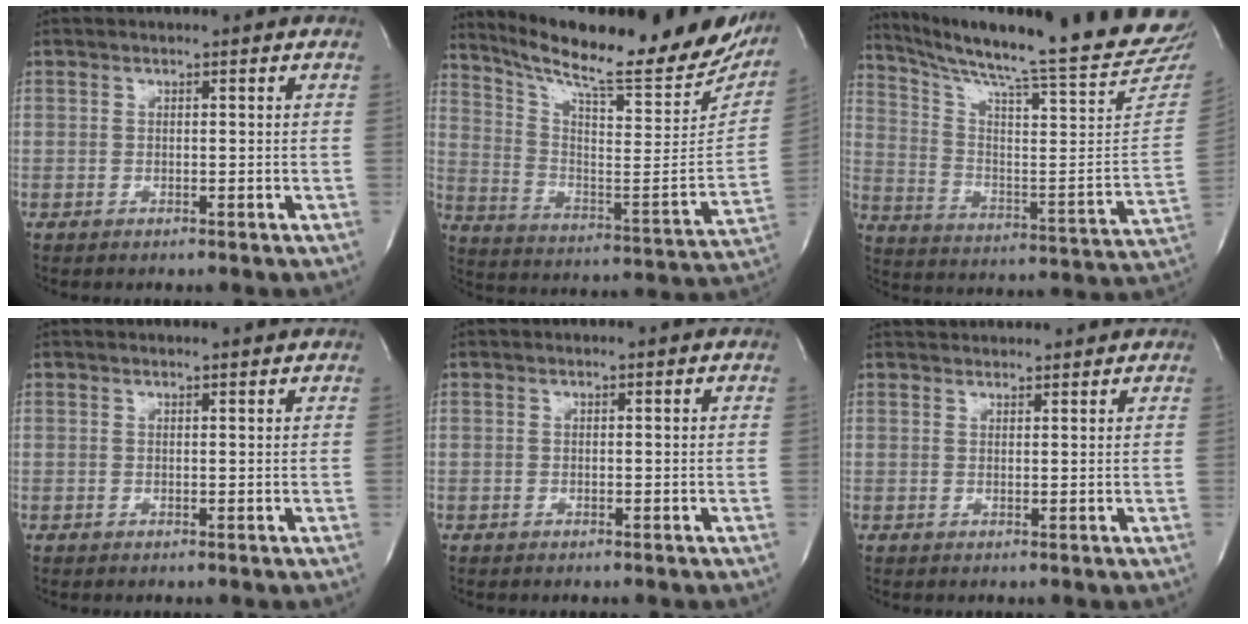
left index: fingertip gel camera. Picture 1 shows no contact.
{"total": 27.0, "force": [23.0, 3.4, 13.7], "torque": [-0.217, -0.066, 0.307]}
{"total": 24.5, "force": [22.3, -0.4, 10.1], "torque": [-0.163, -0.105, 0.309]}
{"total": 2.2, "force": [2.2, 0.1, 0.3], "torque": [-0.010, 0.004, 0.021]}
{"total": 0.0}
{"total": 5.4, "force": [5.3, 0.8, 0.8], "torque": [-0.012, 0.030, 0.071]}